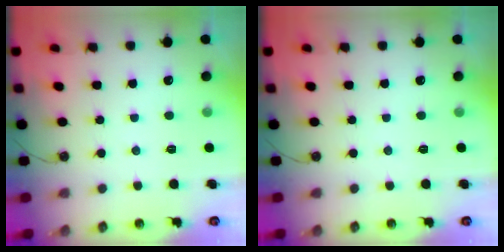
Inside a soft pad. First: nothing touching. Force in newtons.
{"total": 0.0}